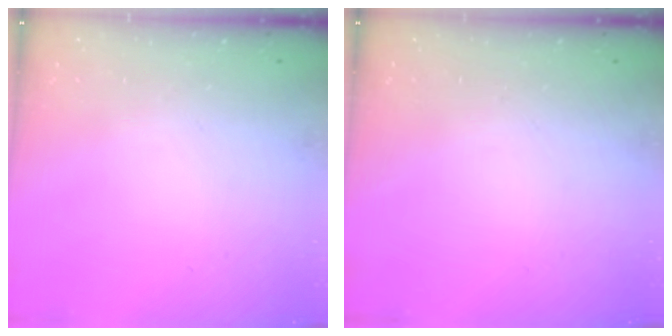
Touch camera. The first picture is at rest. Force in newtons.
{"total": 0.0}